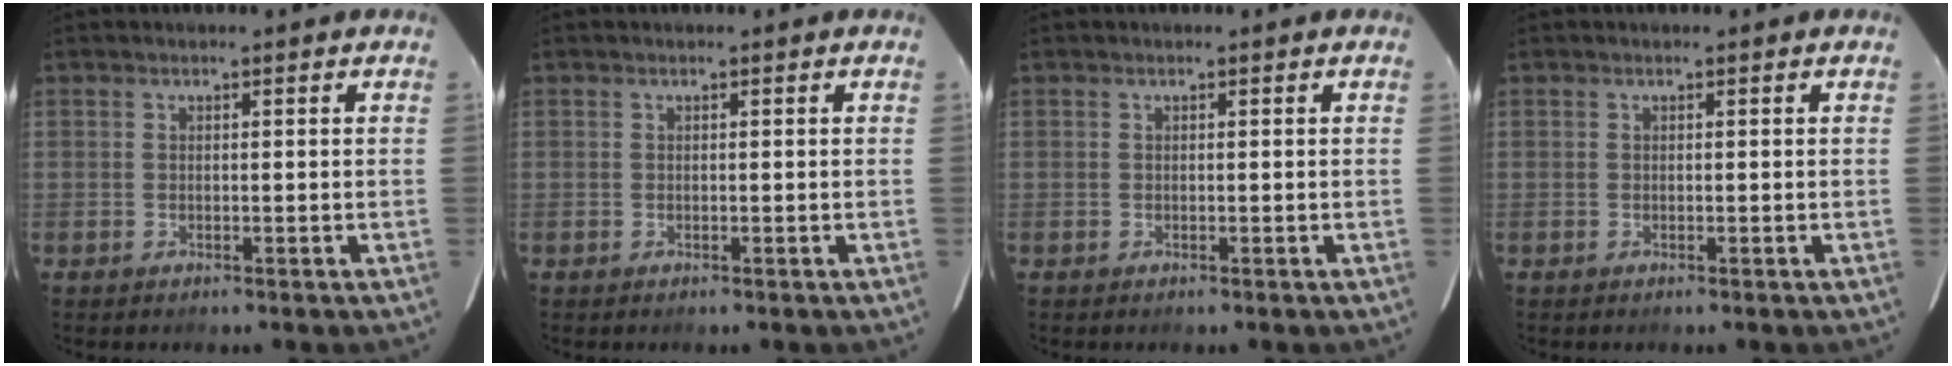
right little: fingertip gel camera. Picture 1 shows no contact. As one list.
[{"total": 0.0}, {"total": 0.0}, {"total": 0.0}]